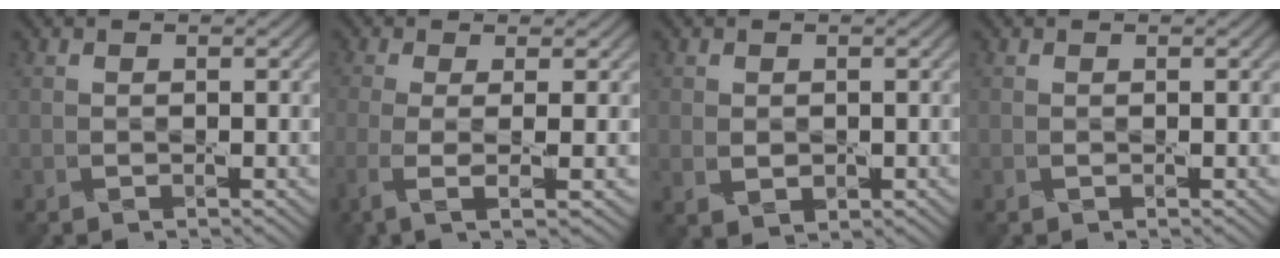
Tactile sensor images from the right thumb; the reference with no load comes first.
{"total": 5.0, "force": [-1.0, 1.2, 4.7], "torque": [-0.095, -0.009, -0.024]}
{"total": 2.0, "force": [0.0, 1.5, 1.3], "torque": [-0.032, -0.009, 0.004]}
{"total": 0.0}